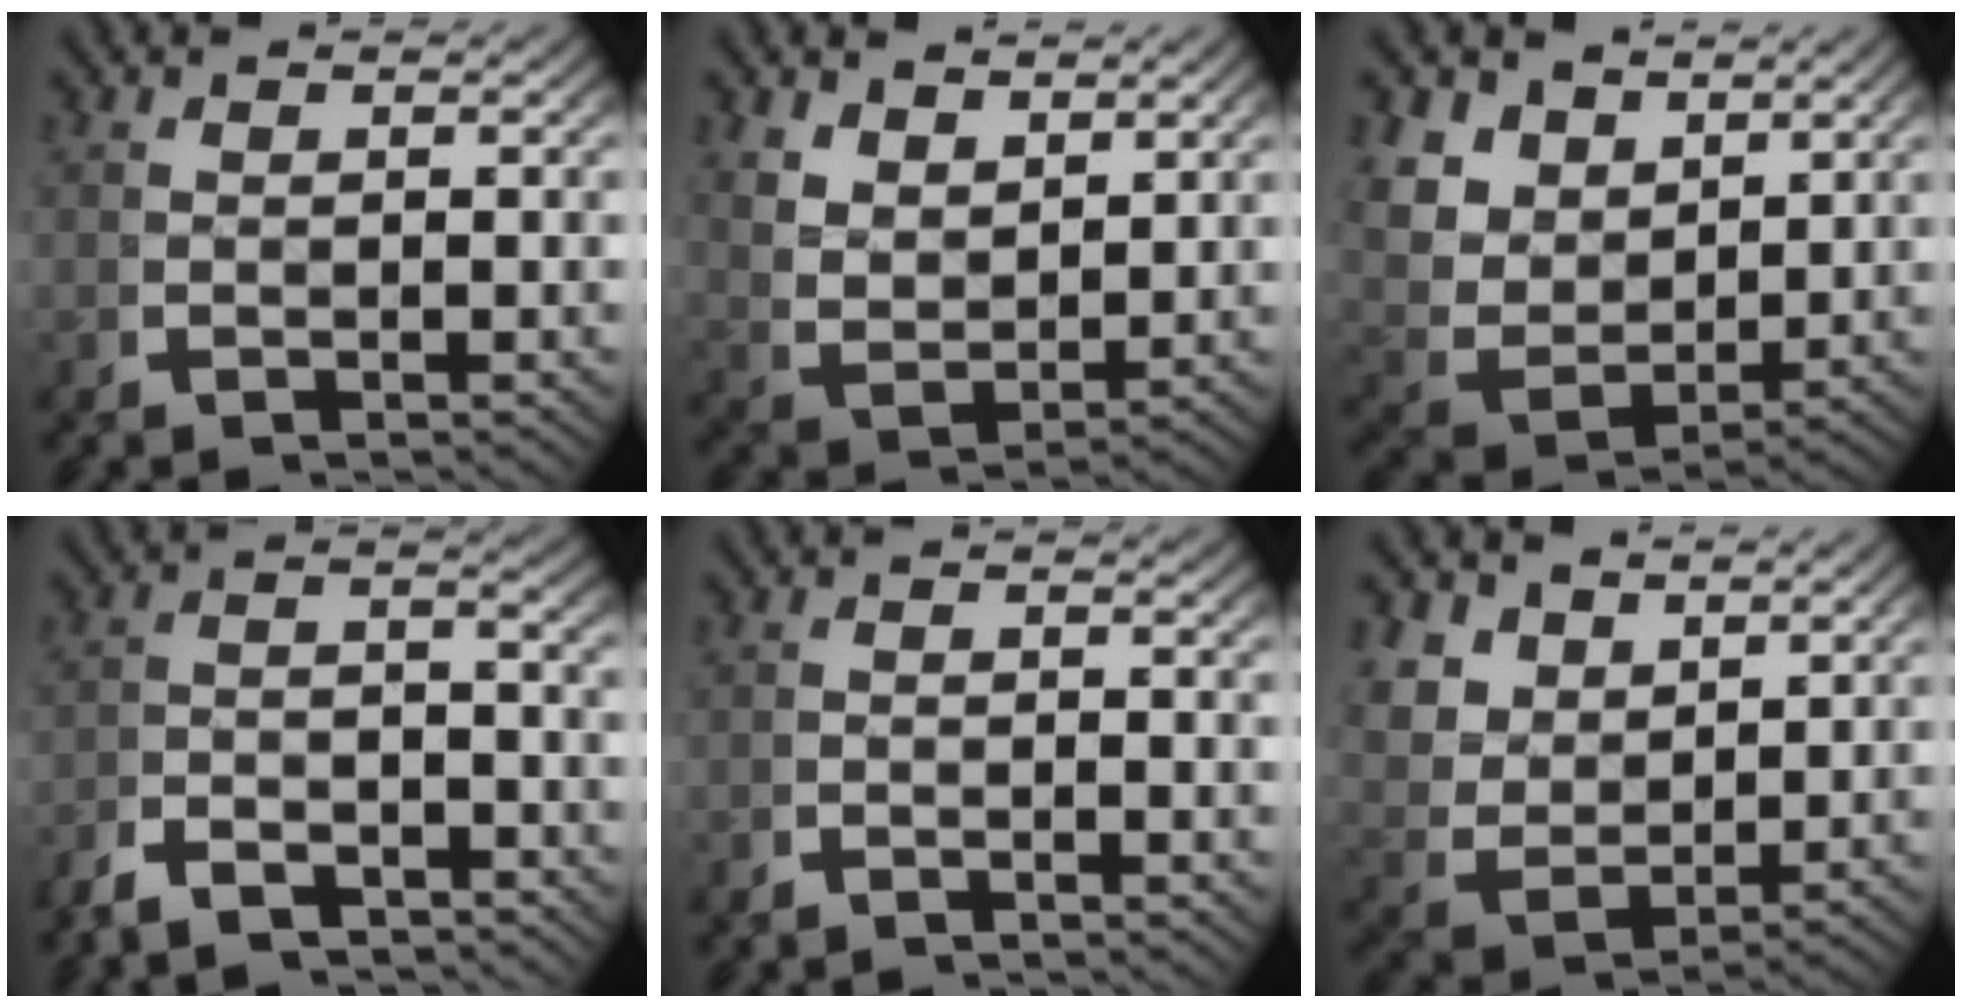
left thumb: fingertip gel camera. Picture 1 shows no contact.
{"total": 4.6, "force": [1.8, 3.1, 2.9], "torque": [-0.076, -0.026, 0.051]}
{"total": 9.5, "force": [1.9, 7.3, 5.9], "torque": [-0.154, -0.027, 0.040]}
{"total": 4.8, "force": [-3.3, 1.9, 2.9], "torque": [-0.047, -0.012, -0.058]}
{"total": 1.6, "force": [-1.6, 0.3, 0.3], "torque": [-0.001, 0.000, -0.036]}
{"total": 7.4, "force": [1.6, 5.6, 4.5], "torque": [-0.126, -0.029, 0.044]}